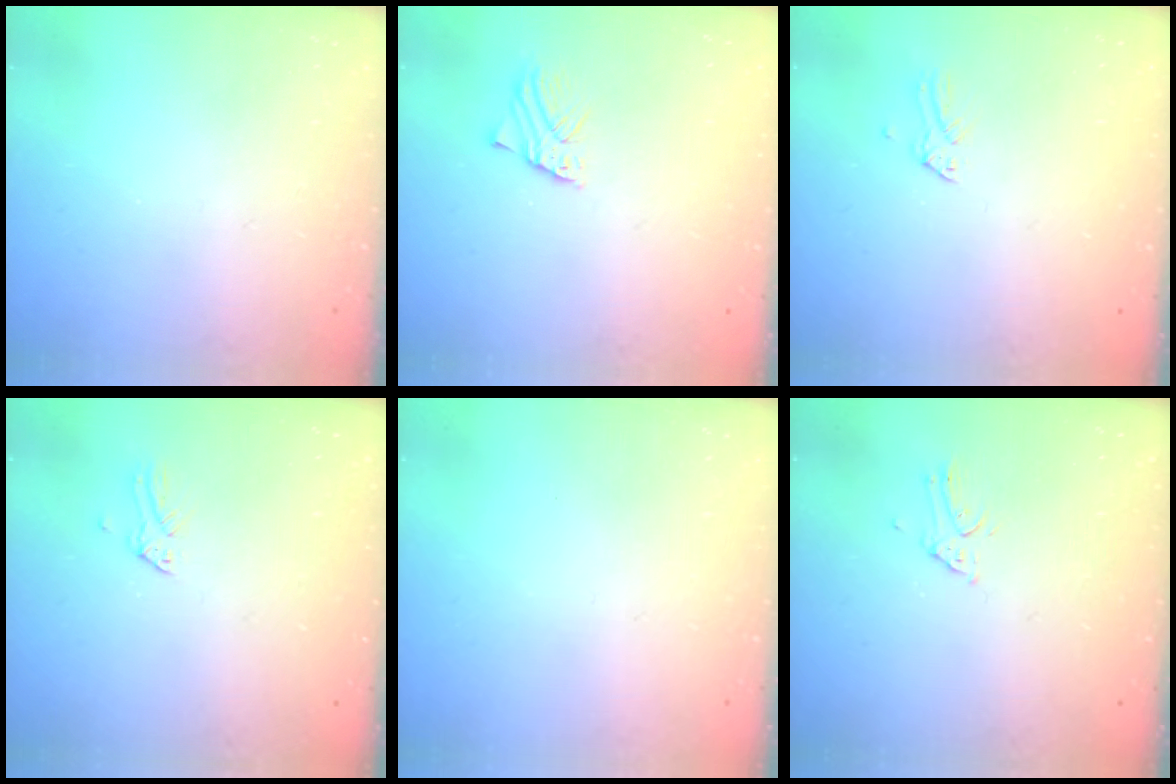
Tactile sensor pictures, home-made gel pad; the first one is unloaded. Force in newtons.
{"total": 1.5, "press": 1.5, "slide": 0.0}
{"total": 0.0}
{"total": 0.0}
{"total": 0.0}
{"total": 1.1, "press": 1.1, "slide": 0.0}